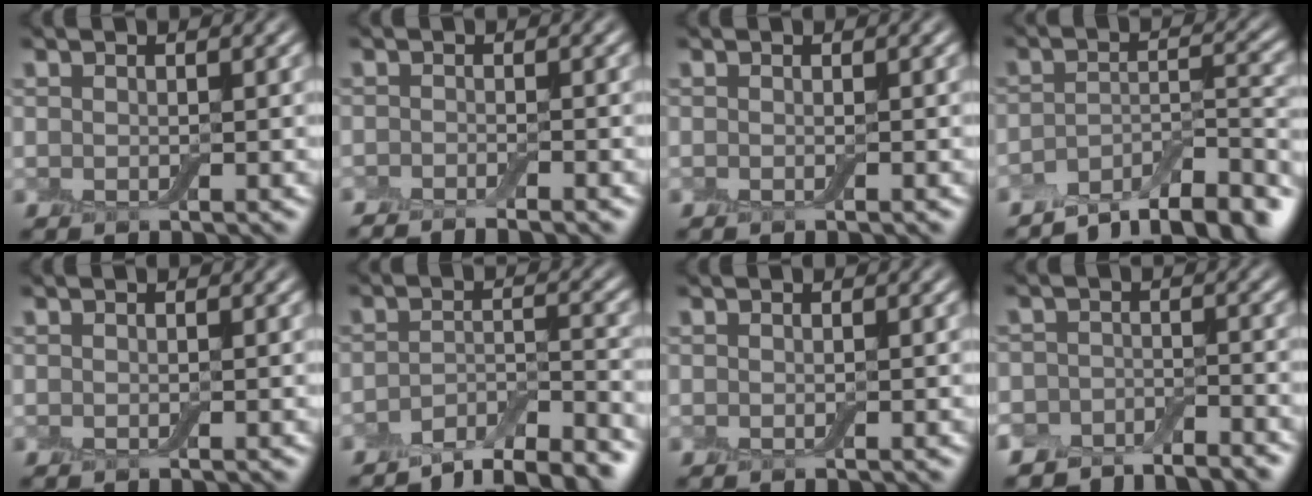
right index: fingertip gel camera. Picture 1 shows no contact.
{"total": 2.1, "force": [-2.0, 0.1, 0.7], "torque": [-0.014, 0.003, -0.033]}
{"total": 0.0}
{"total": 7.7, "force": [-6.5, 2.1, 3.6], "torque": [-0.049, -0.005, -0.107]}
{"total": 0.0}
{"total": 6.4, "force": [-5.5, 1.5, 2.9], "torque": [-0.048, -0.002, -0.087]}
{"total": 0.0}
{"total": 3.9, "force": [-3.6, 1.4, 0.5], "torque": [-0.001, 0.000, -0.064]}